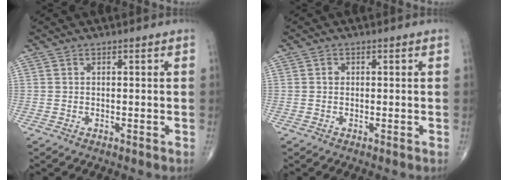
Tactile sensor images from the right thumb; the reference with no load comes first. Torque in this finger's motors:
{"motor_torque": [0.07, 0.34, 0.27, -0.11, -0.02]}